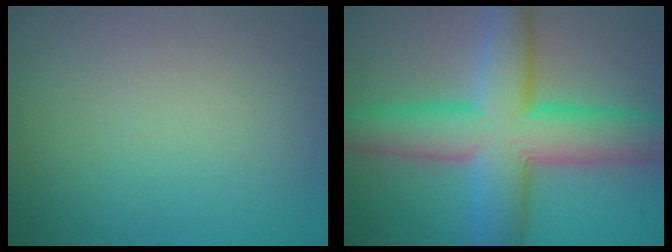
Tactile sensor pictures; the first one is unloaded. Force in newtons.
{"total": 10.2, "press": 10.2, "slide": 0.3}